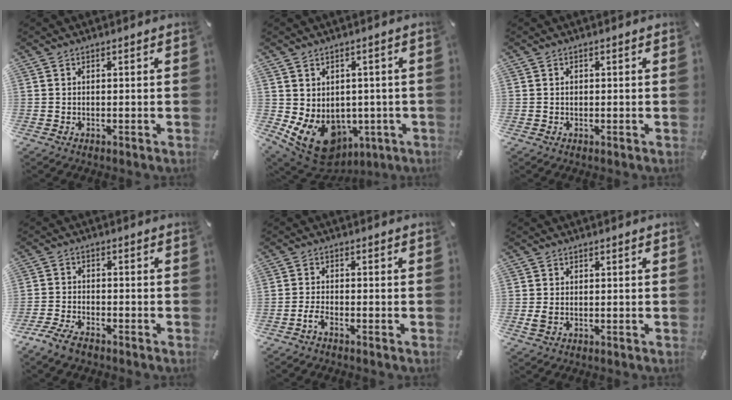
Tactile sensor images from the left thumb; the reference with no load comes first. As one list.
[{"total": 10.6, "force": [-3.4, 8.5, 5.3], "torque": [-0.093, 0.000, -0.055]}, {"total": 0.6, "force": [0.0, 0.5, 0.3], "torque": [-0.007, 0.000, 0.001]}, {"total": 4.7, "force": [-3.8, 1.9, 2.1], "torque": [-0.059, 0.013, -0.078]}, {"total": 2.6, "force": [-1.8, 0.6, 1.8], "torque": [-0.046, 0.000, -0.037]}, {"total": 1.7, "force": [-0.2, 1.2, 1.2], "torque": [-0.028, -0.001, -0.004]}]